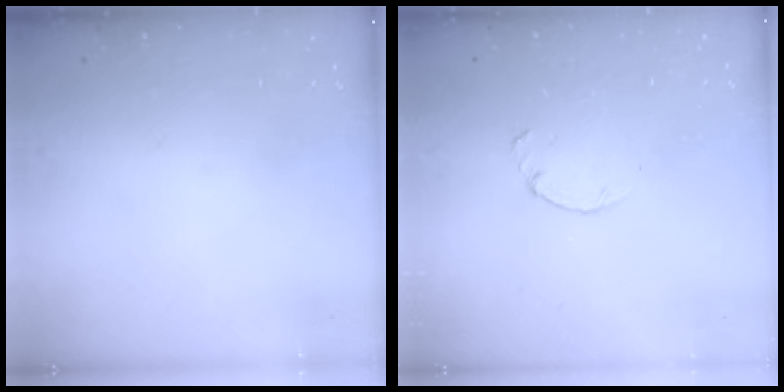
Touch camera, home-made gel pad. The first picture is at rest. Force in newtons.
{"total": 0.9, "press": 0.8, "slide": 0.3}